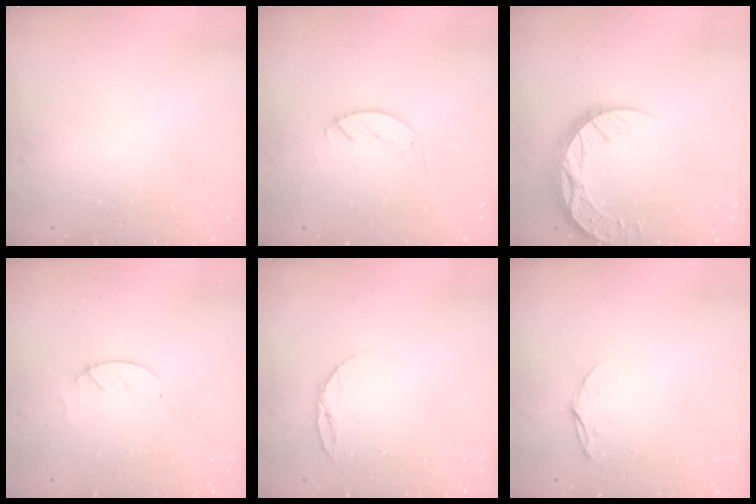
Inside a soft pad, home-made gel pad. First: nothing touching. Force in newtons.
{"total": 2.7, "press": 2.7, "slide": 0.2}
{"total": 13.3, "press": 13.2, "slide": 1.0}
{"total": 1.9, "press": 1.9, "slide": 0.3}
{"total": 5.4, "press": 5.3, "slide": 0.6}
{"total": 4.4, "press": 4.4, "slide": 0.4}